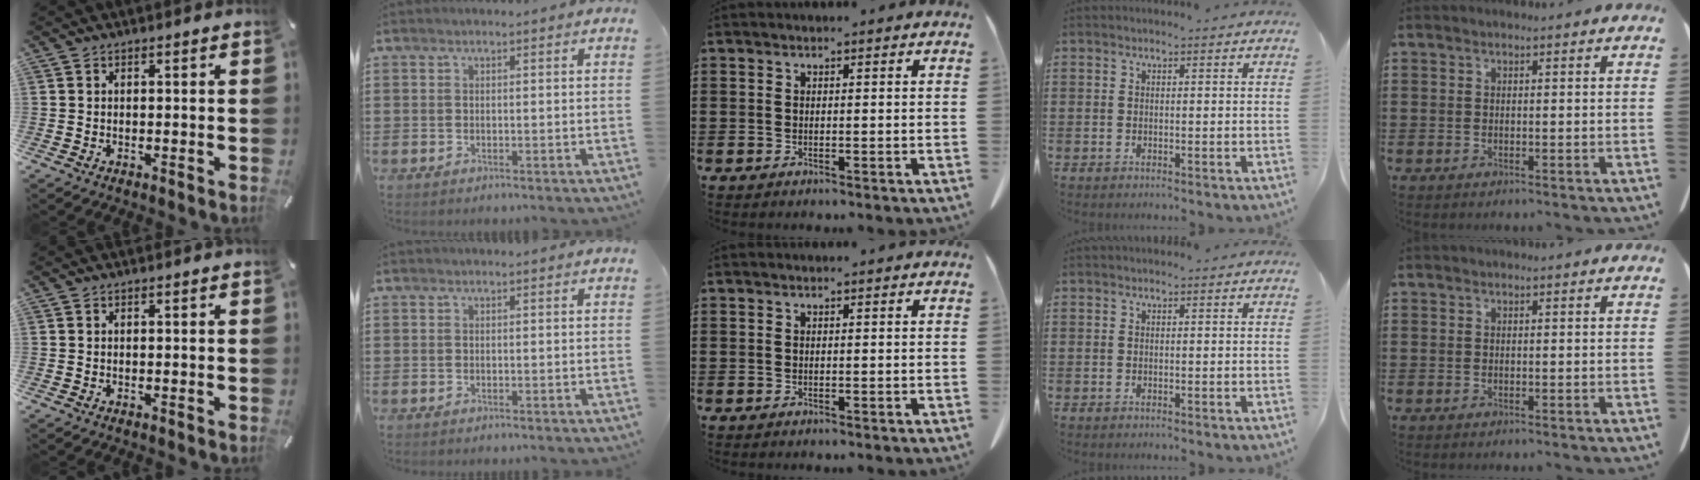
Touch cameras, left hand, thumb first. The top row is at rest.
{}